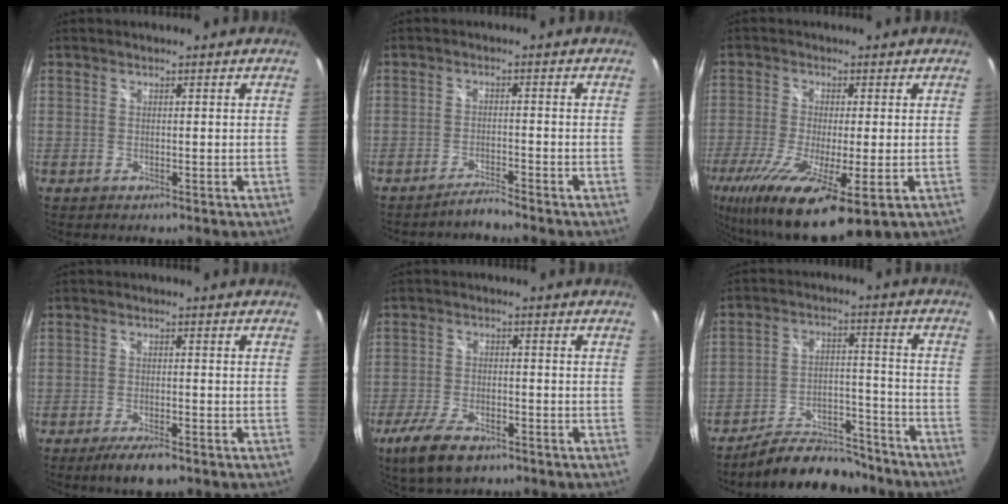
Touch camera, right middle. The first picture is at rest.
{"total": 2.8, "force": [-2.7, -0.6, 0.5], "torque": [-0.024, -0.001, -0.053]}
{"total": 18.1, "force": [-9.1, 4.1, 15.1], "torque": [-0.304, -0.079, -0.152]}
{"total": 5.7, "force": [-4.2, 1.2, 3.6], "torque": [-0.081, -0.012, -0.071]}
{"total": 11.4, "force": [-7.7, 4.1, 7.2], "torque": [-0.176, -0.033, -0.147]}
{"total": 13.9, "force": [-12.5, 4.6, 4.2], "torque": [-0.079, 0.025, -0.178]}